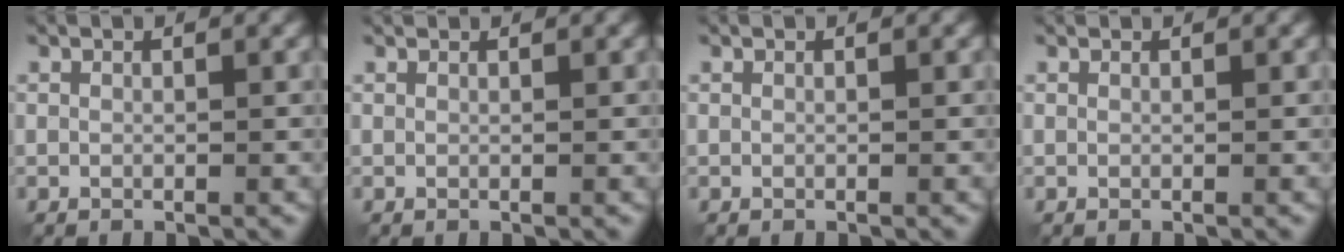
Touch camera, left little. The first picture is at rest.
{"total": 0.9, "force": [0.8, 0.1, 0.2], "torque": [-0.009, 0.002, 0.010]}
{"total": 0.0}
{"total": 0.5, "force": [0.5, 0.0, 0.1], "torque": [-0.004, 0.000, 0.006]}